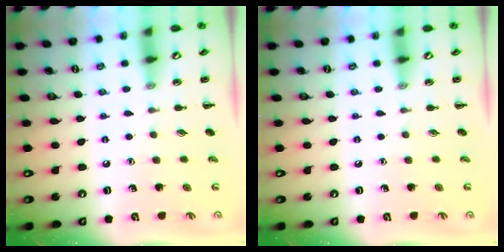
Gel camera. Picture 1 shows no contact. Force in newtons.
{"total": 0.0}